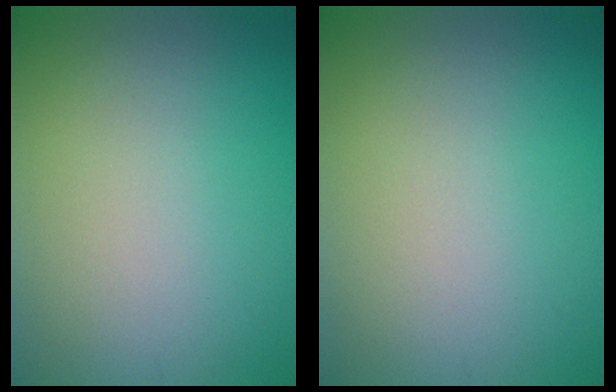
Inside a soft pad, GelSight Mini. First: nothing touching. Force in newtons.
{"total": 0.0}